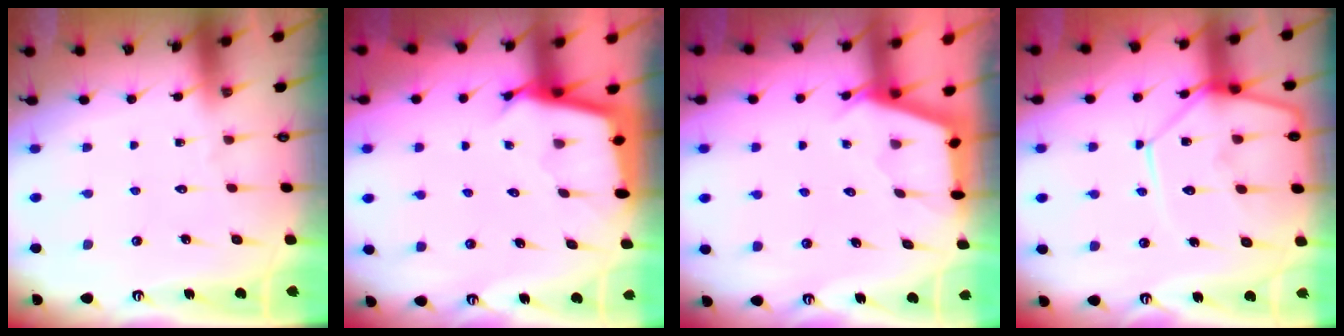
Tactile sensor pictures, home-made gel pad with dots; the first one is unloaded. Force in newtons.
{"total": 2.7, "press": 2.7, "slide": 0.1}
{"total": 2.6, "press": 2.6, "slide": 0.3}
{"total": 14.0, "press": 13.9, "slide": 1.3}